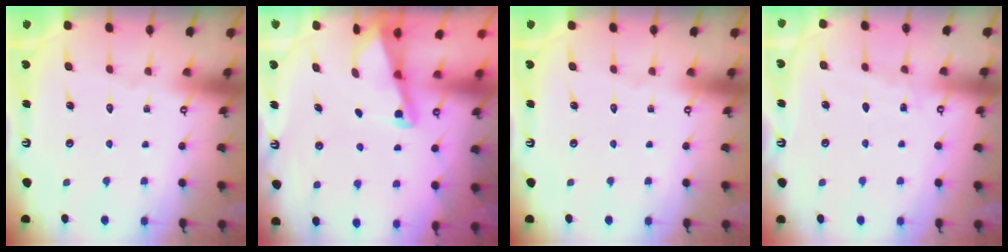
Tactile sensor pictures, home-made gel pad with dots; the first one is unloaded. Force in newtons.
{"total": 2.0, "press": 2.0, "slide": 0.3}
{"total": 0.0}
{"total": 2.8, "press": 2.7, "slide": 0.4}